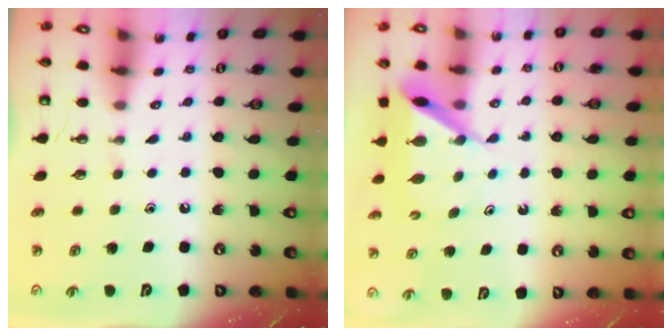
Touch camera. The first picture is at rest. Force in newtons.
{"total": 8.3, "press": 8.2, "slide": 0.5}